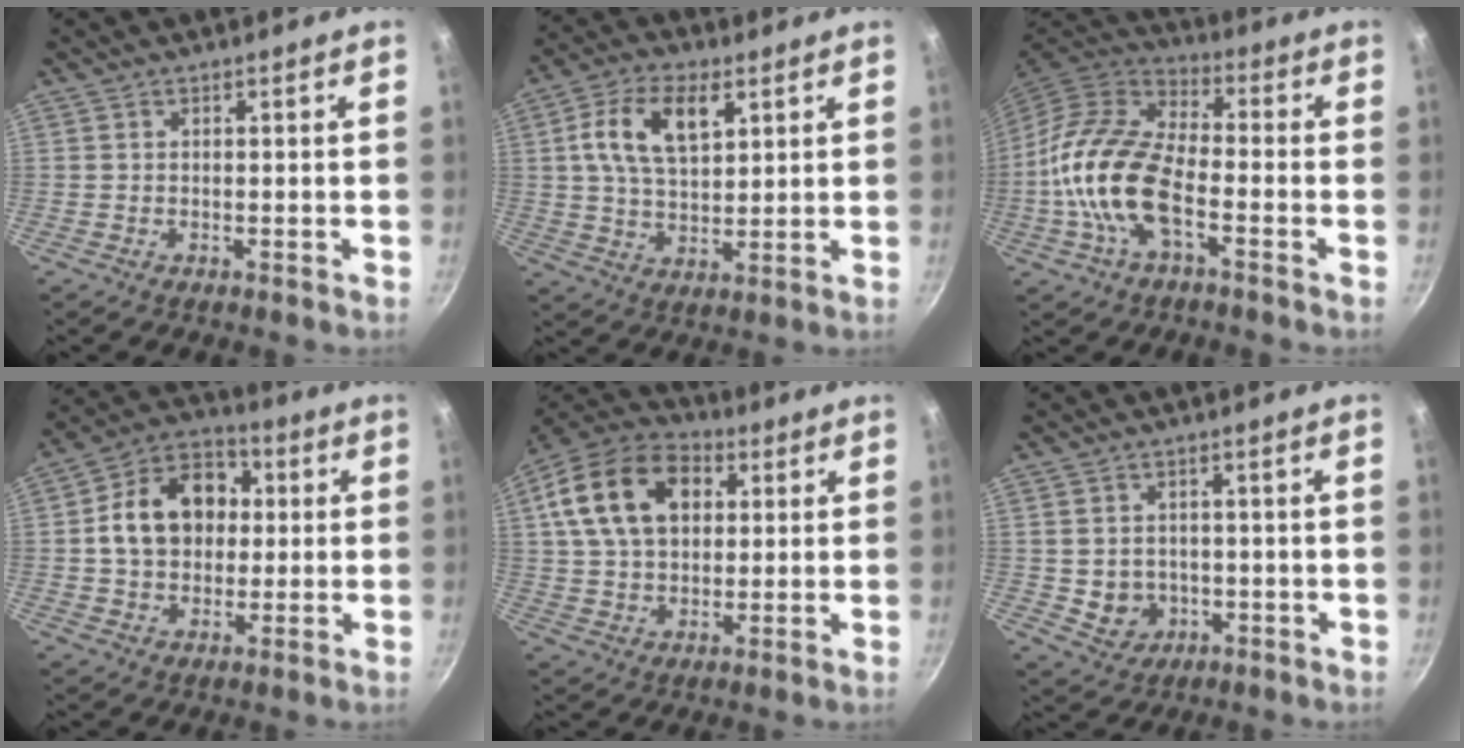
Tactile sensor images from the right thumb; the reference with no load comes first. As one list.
[{"total": 12.2, "force": [4.1, 6.9, 9.1], "torque": [-0.153, -0.001, 0.071]}, {"total": 17.1, "force": [-4.3, 8.6, 14.1], "torque": [-0.260, 0.034, -0.095]}, {"total": 15.2, "force": [1.8, 11.8, 9.5], "torque": [-0.126, 0.027, 0.017]}, {"total": 18.9, "force": [5.4, 13.0, 12.6], "torque": [-0.208, 0.015, 0.081]}, {"total": 5.7, "force": [-0.7, 5.1, 2.6], "torque": [-0.025, 0.008, 0.005]}]